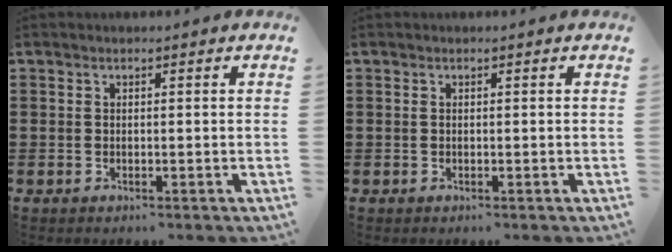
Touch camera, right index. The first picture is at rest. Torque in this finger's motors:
{"motor_torque": [0.13, 0.11, 0.04, 0.02]}